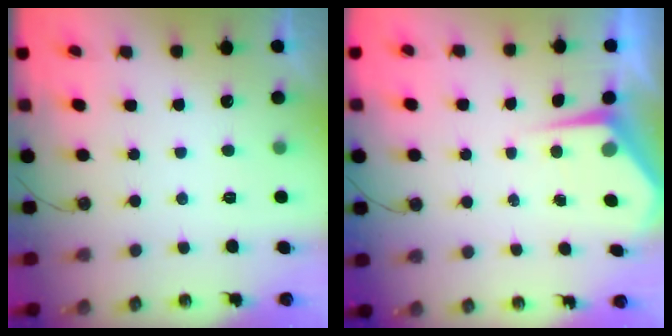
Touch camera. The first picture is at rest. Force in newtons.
{"total": 4.8, "press": 4.8, "slide": 0.5}